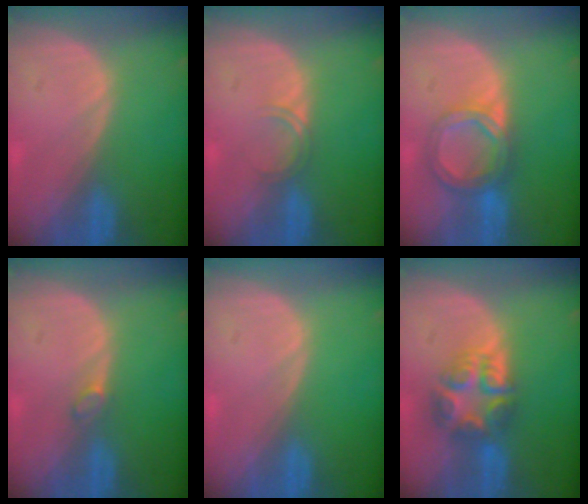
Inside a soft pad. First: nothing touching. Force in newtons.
{"total": 1.7, "press": 1.7, "slide": 0.3}
{"total": 6.4, "press": 5.6, "slide": 3.1}
{"total": 1.2, "press": 1.1, "slide": 0.2}
{"total": 0.0}
{"total": 7.7, "press": 6.7, "slide": 3.7}